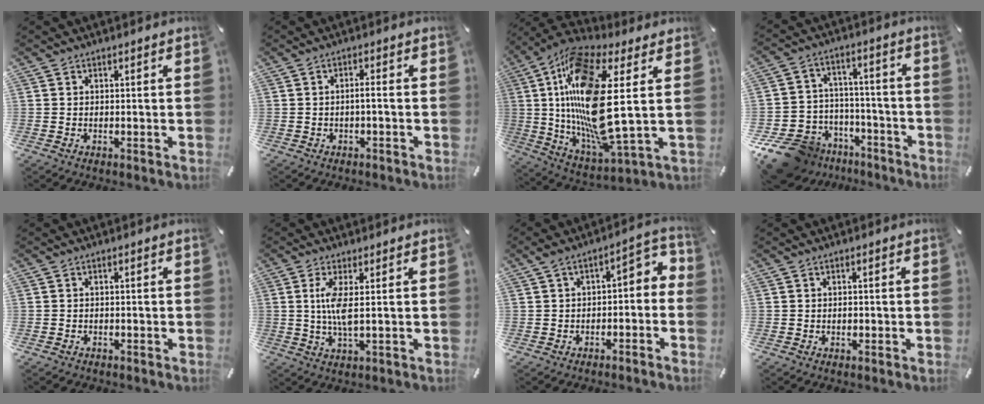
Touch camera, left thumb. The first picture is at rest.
{"total": 2.7, "force": [-1.0, 0.5, 2.5], "torque": [-0.044, 0.005, -0.019]}
{"total": 24.4, "force": [4.5, 7.5, 22.8], "torque": [-0.488, -0.036, 0.063]}
{"total": 13.2, "force": [-9.1, 9.0, 3.3], "torque": [-0.058, 0.064, -0.155]}
{"total": 0.8, "force": [-0.6, 0.5, 0.3], "torque": [-0.006, 0.001, -0.014]}
{"total": 6.7, "force": [0.7, 1.3, 6.5], "torque": [-0.145, -0.012, 0.004]}
{"total": 5.5, "force": [-0.8, 3.4, 4.2], "torque": [-0.061, 0.011, -0.021]}
{"total": 0.9, "force": [-0.2, 0.6, 0.6], "torque": [-0.013, 0.001, -0.006]}